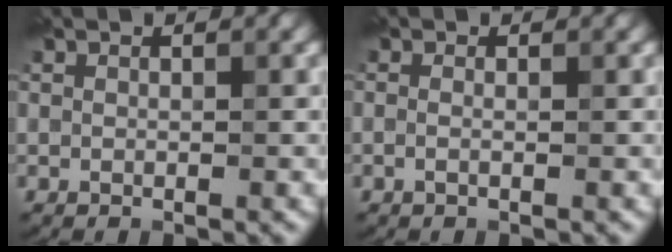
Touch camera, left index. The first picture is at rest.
{"total": 0.5, "force": [-0.3, 0.1, 0.4], "torque": [-0.012, -0.003, -0.006]}